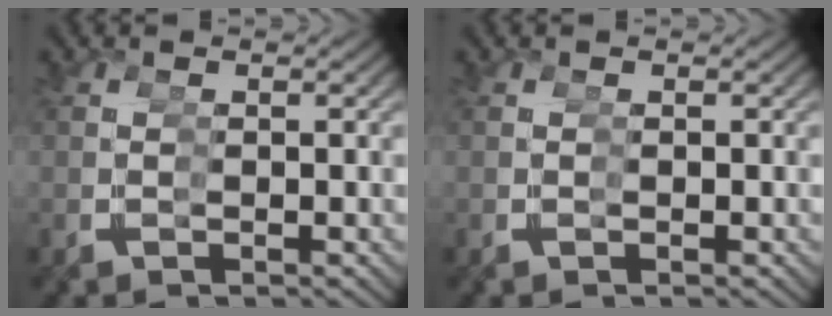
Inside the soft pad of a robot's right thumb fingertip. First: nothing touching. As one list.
[{"total": 0.0}]